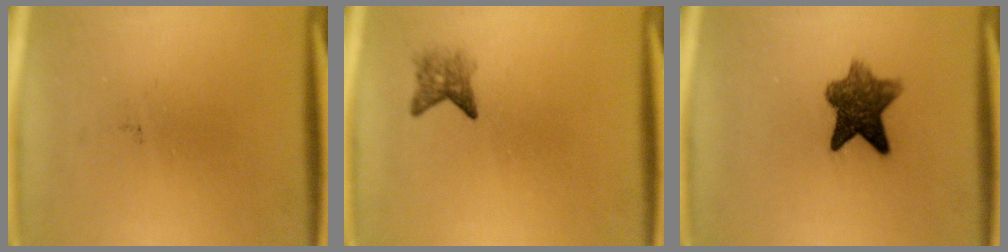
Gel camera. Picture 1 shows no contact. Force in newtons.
{"total": 2.2}
{"total": 8.0}